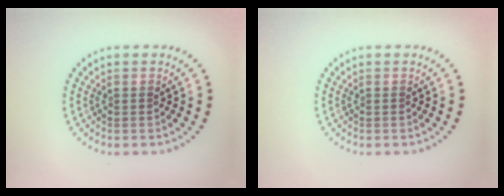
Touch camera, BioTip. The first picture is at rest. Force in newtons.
{"total": 0.0}